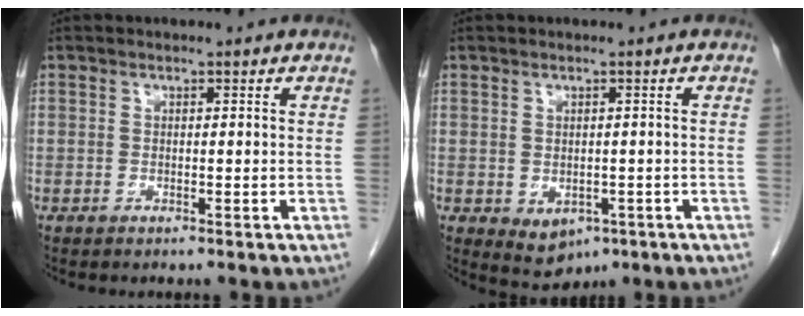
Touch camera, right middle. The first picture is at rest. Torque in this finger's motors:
{"motor_torque": [0.43, -0.43, 0.24, 0.05]}